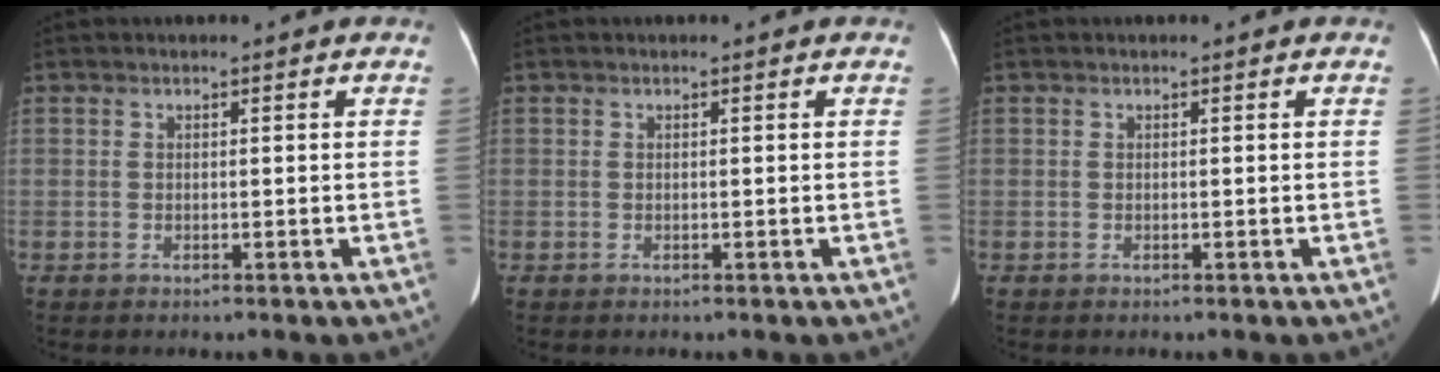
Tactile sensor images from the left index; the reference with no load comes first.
{"total": 0.0}
{"total": 0.0}